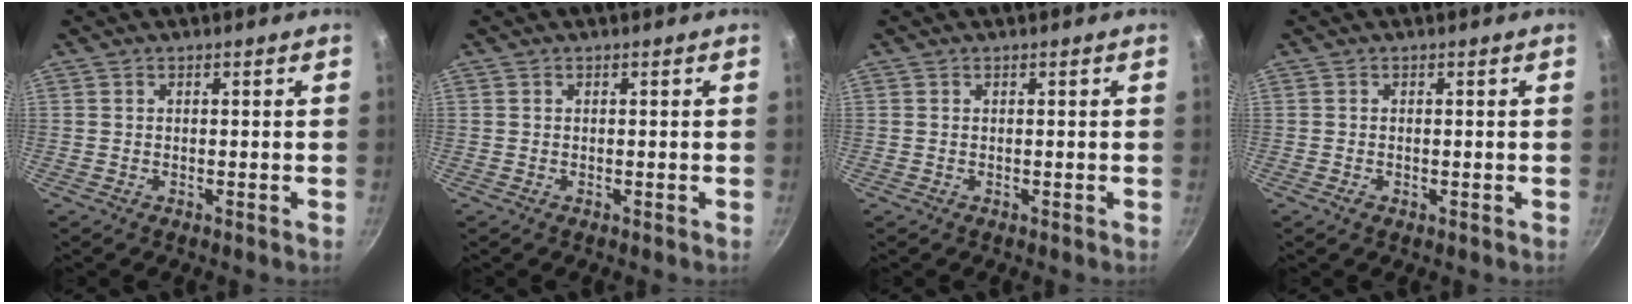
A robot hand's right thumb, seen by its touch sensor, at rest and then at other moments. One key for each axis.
{"total": 0.0}
{"total": 0.0}
{"total": 0.8, "fx": -0.3, "fy": 0.5, "fz": 0.6, "tx": -0.009, "ty": 0.000, "tz": -0.005}